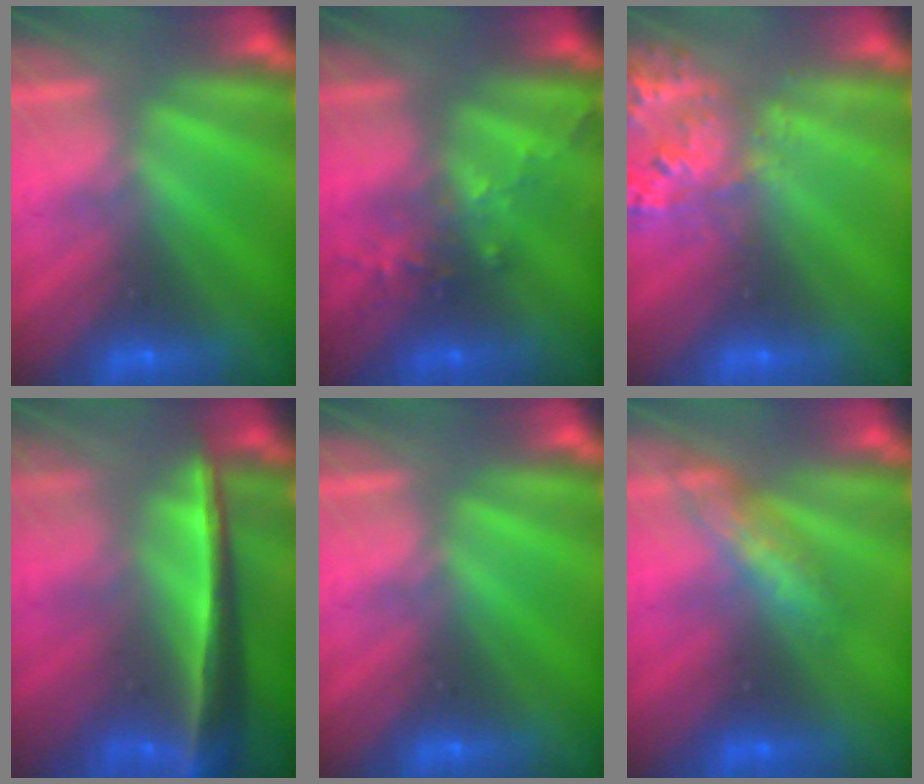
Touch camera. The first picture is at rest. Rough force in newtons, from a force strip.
{"total": 2.8}
{"total": 2.9}
{"total": 7.1}
{"total": 0.0}
{"total": 2.7}